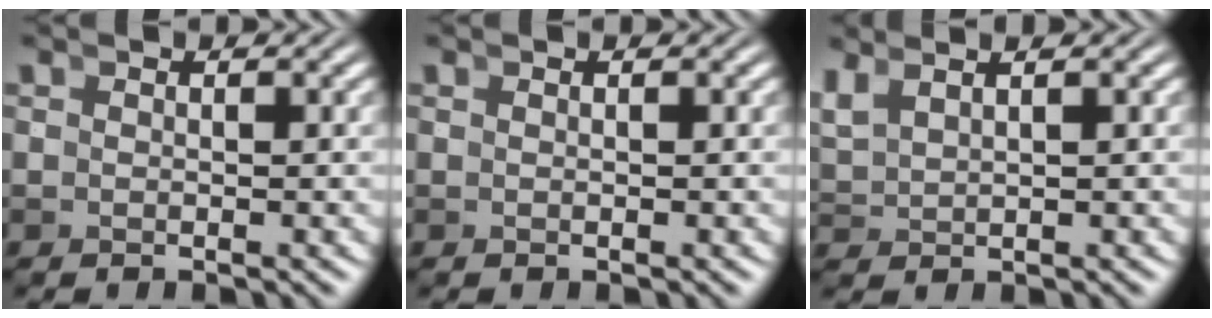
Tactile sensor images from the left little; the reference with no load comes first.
{"total": 0.0}
{"total": 2.3, "force": [1.7, 0.9, 1.2], "torque": [-0.023, 0.007, 0.039]}